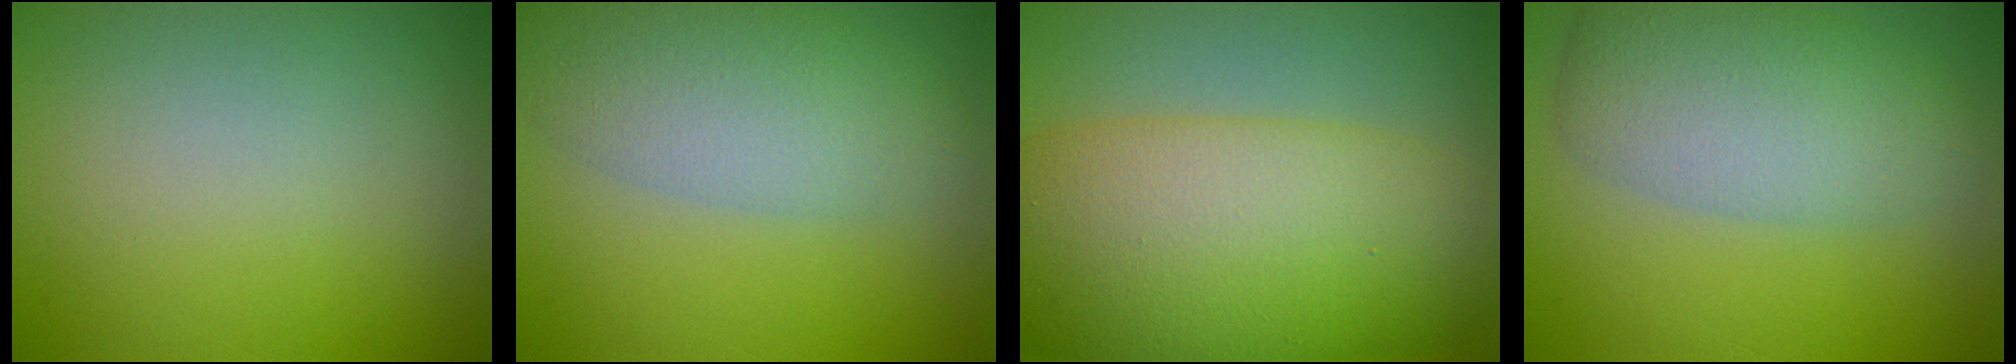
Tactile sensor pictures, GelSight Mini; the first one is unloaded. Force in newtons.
{"total": 5.4, "press": 5.4, "slide": 0.3}
{"total": 12.1, "press": 12.1, "slide": 0.3}
{"total": 5.7, "press": 5.6, "slide": 0.3}